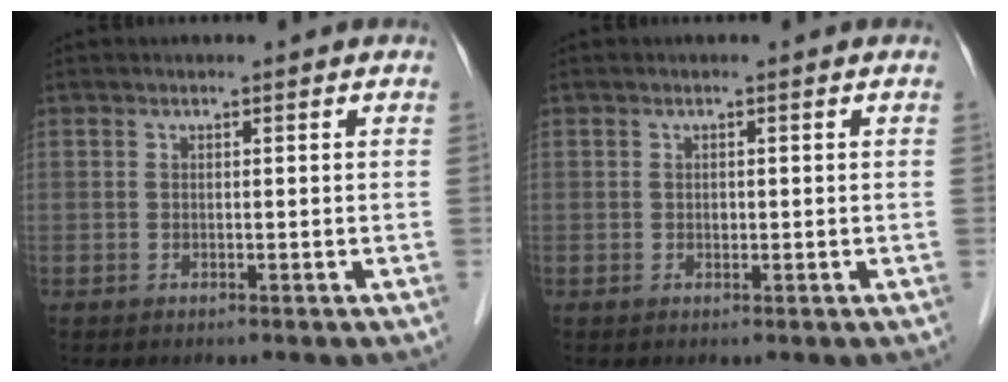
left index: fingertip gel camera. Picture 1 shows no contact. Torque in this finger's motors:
{"motor_torque": [0.08, 0.04, 0.00, 0.01]}